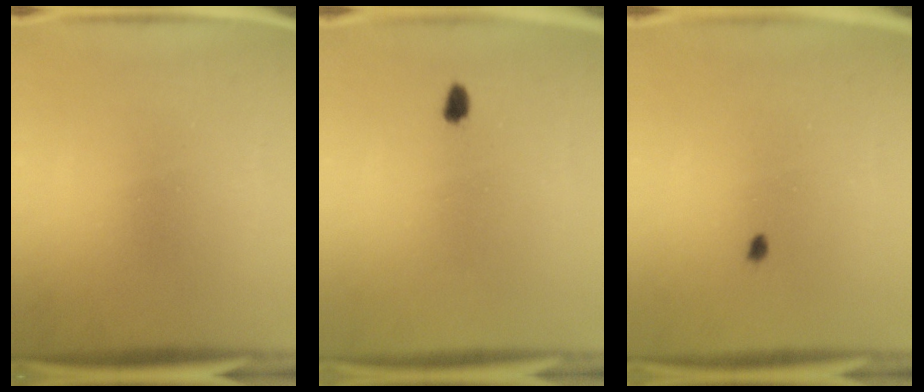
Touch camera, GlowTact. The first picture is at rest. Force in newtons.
{"total": 1.4}
{"total": 1.4}